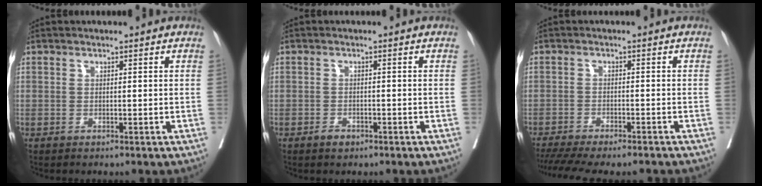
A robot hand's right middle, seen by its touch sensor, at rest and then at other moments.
{"total": 1.4, "force": [-1.1, 0.7, 0.7], "torque": [-0.018, 0.000, -0.014]}
{"total": 13.9, "force": [-12.0, 2.6, 6.4], "torque": [-0.130, -0.020, -0.169]}